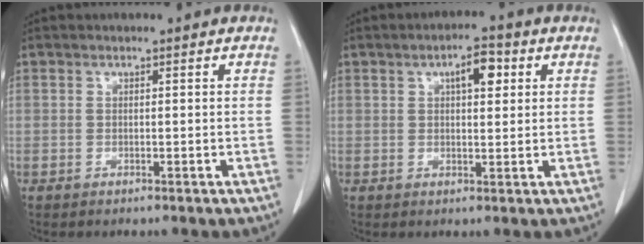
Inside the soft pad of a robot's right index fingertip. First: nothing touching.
{"total": 4.7, "force": [1.8, 1.6, 4.0], "torque": [-0.063, 0.009, 0.026]}